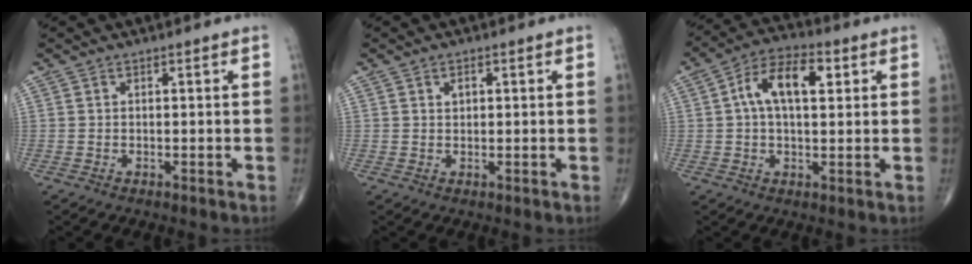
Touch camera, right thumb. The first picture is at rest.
{"total": 1.5, "force": [0.6, 1.0, 0.9], "torque": [-0.011, -0.001, 0.009]}
{"total": 10.7, "force": [2.5, 5.5, 8.8], "torque": [-0.149, 0.023, 0.037]}